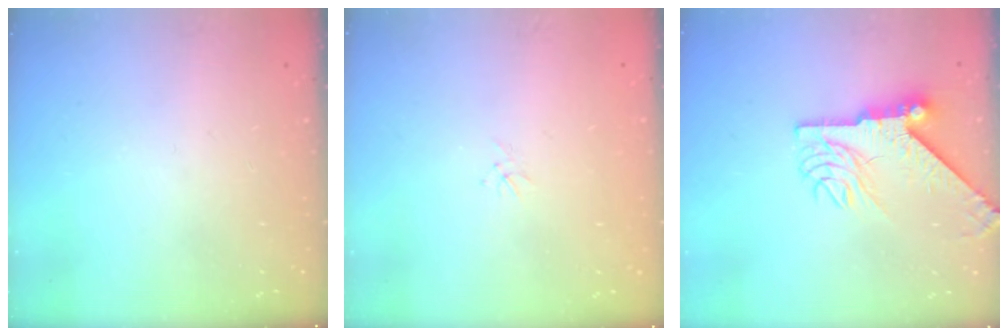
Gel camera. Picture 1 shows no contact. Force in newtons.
{"total": 1.1, "press": 1.0, "slide": 0.3}
{"total": 10.2, "press": 10.1, "slide": 1.6}